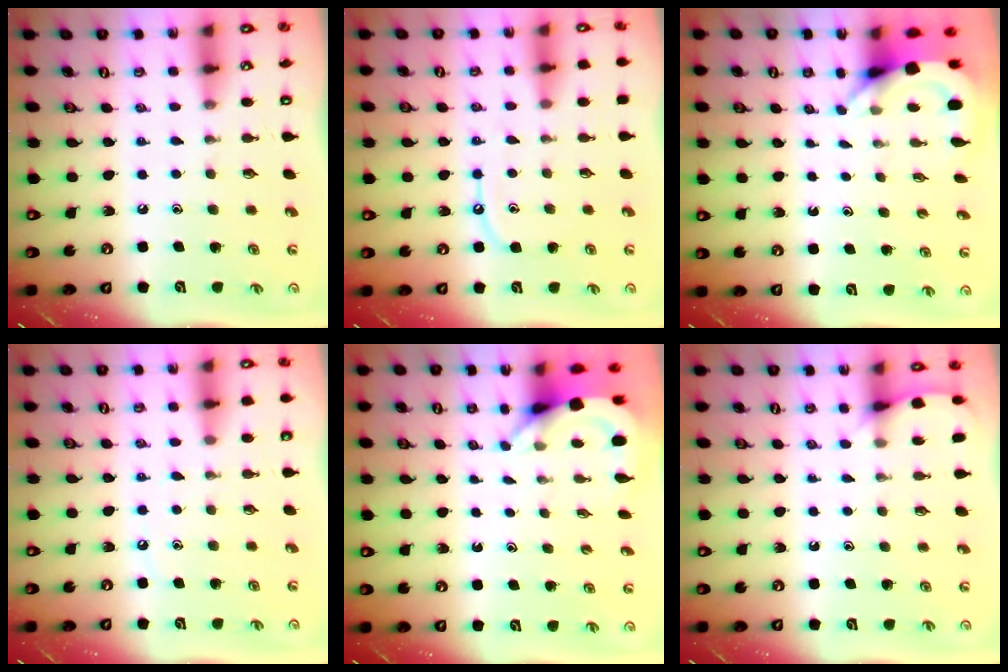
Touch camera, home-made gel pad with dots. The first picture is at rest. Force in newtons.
{"total": 6.9, "press": 6.9, "slide": 0.6}
{"total": 3.8, "press": 3.8, "slide": 0.3}
{"total": 5.8, "press": 5.8, "slide": 0.8}
{"total": 3.7, "press": 3.7, "slide": 0.3}
{"total": 4.5, "press": 4.5, "slide": 0.4}